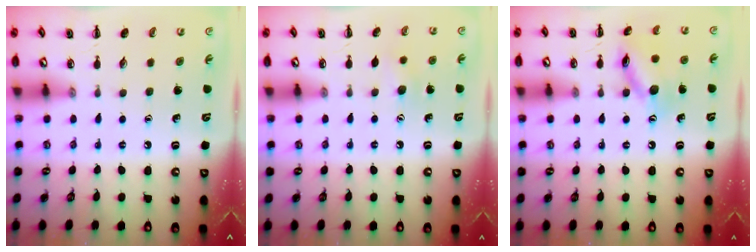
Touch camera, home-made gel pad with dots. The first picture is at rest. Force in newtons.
{"total": 7.7, "press": 7.5, "slide": 1.6}
{"total": 12.4, "press": 12.4, "slide": 0.6}